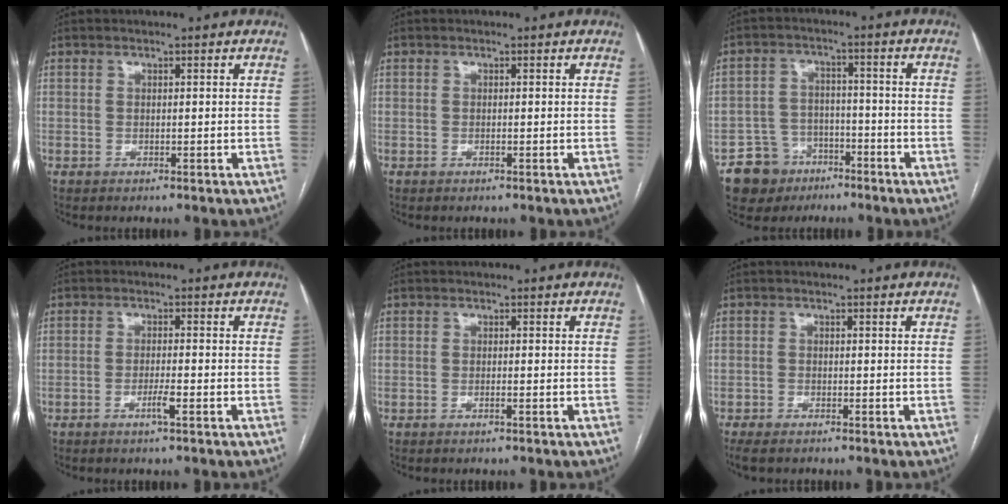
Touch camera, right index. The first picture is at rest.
{"total": 0.0}
{"total": 7.6, "force": [-4.5, 6.0, 0.8], "torque": [-0.016, 0.015, -0.068]}
{"total": 2.6, "force": [-1.3, -0.1, 2.3], "torque": [-0.043, -0.003, -0.025]}
{"total": 0.8, "force": [-0.4, 0.0, 0.7], "torque": [-0.014, 0.000, -0.006]}
{"total": 2.8, "force": [-2.2, 0.9, 1.4], "torque": [-0.028, -0.006, -0.034]}